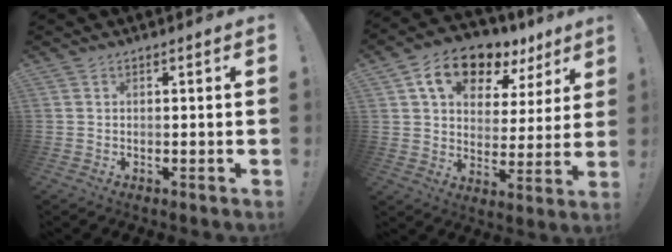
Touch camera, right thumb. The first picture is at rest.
{"total": 13.9, "force": [8.4, 8.3, 7.4], "torque": [-0.120, -0.046, 0.151]}